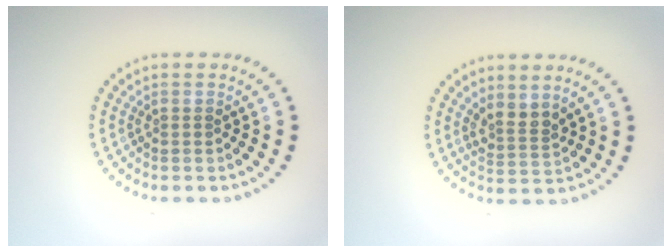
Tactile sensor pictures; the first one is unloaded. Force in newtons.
{"total": 2.3, "press": 1.7, "slide": 1.5}